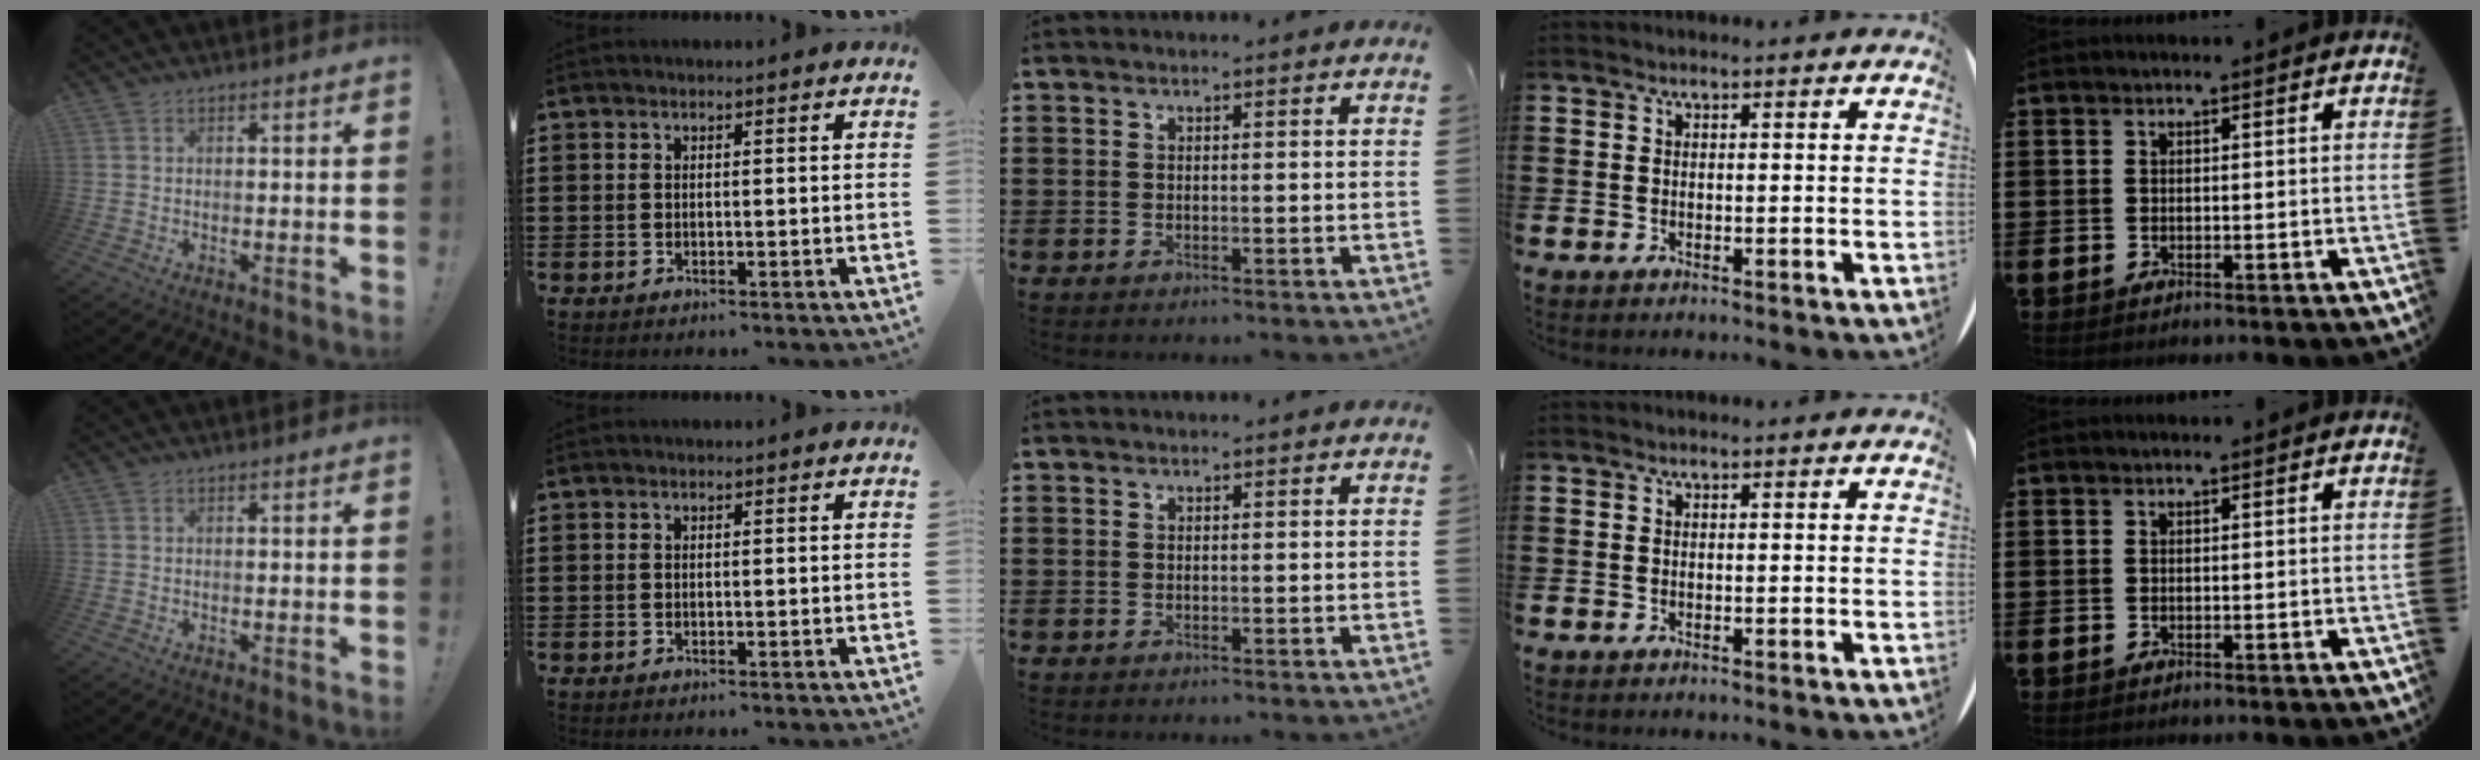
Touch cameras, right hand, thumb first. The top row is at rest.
{}